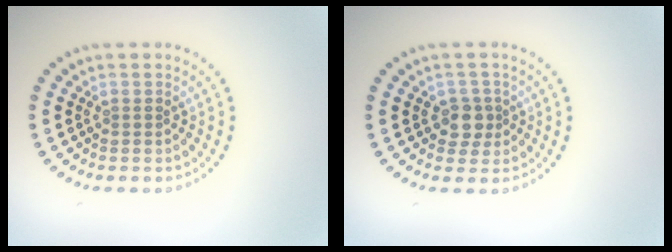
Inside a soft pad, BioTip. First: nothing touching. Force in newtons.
{"total": 1.9, "press": 1.8, "slide": 0.9}